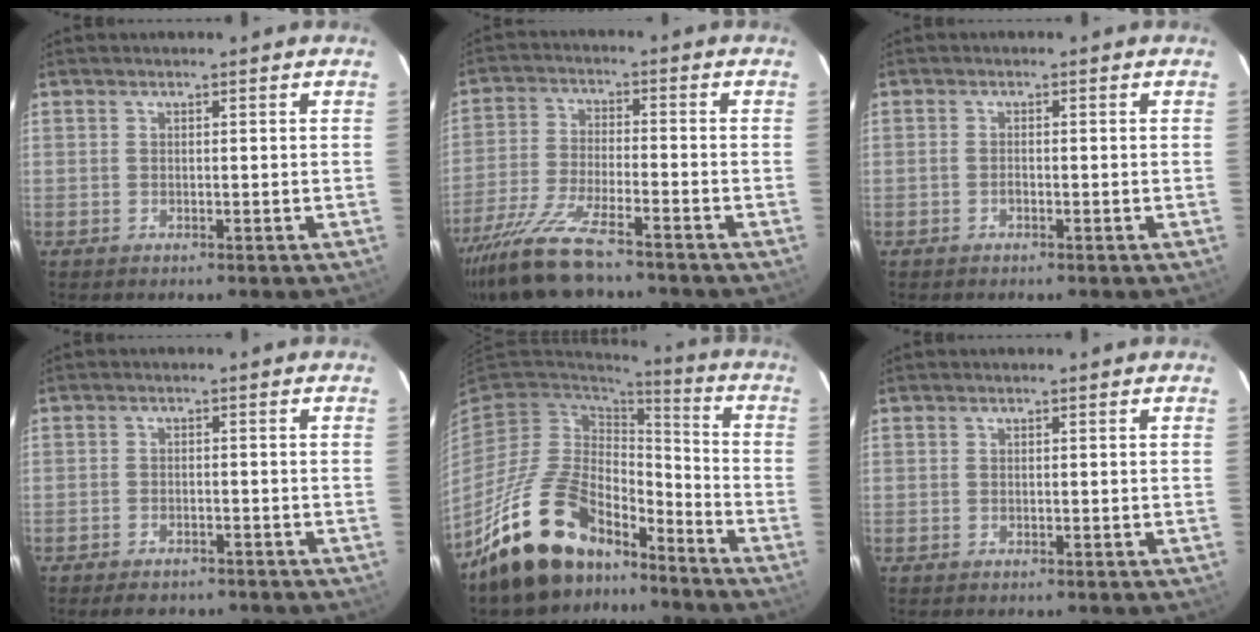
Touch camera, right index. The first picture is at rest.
{"total": 15.5, "force": [-12.5, 3.1, 8.6], "torque": [-0.187, -0.040, -0.226]}
{"total": 0.8, "force": [-0.5, 0.5, 0.4], "torque": [-0.008, 0.002, -0.009]}
{"total": 5.2, "force": [-4.3, 2.2, 1.8], "torque": [-0.046, -0.004, -0.061]}
{"total": 19.6, "force": [-14.6, 9.7, 8.9], "torque": [-0.182, 0.011, -0.232]}
{"total": 0.0}